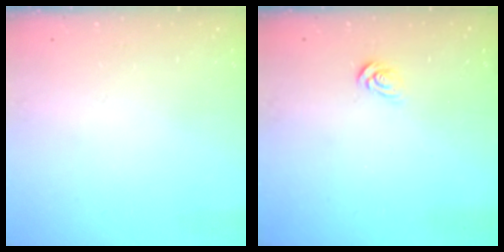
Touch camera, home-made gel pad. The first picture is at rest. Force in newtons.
{"total": 3.8, "press": 3.8, "slide": 0.4}